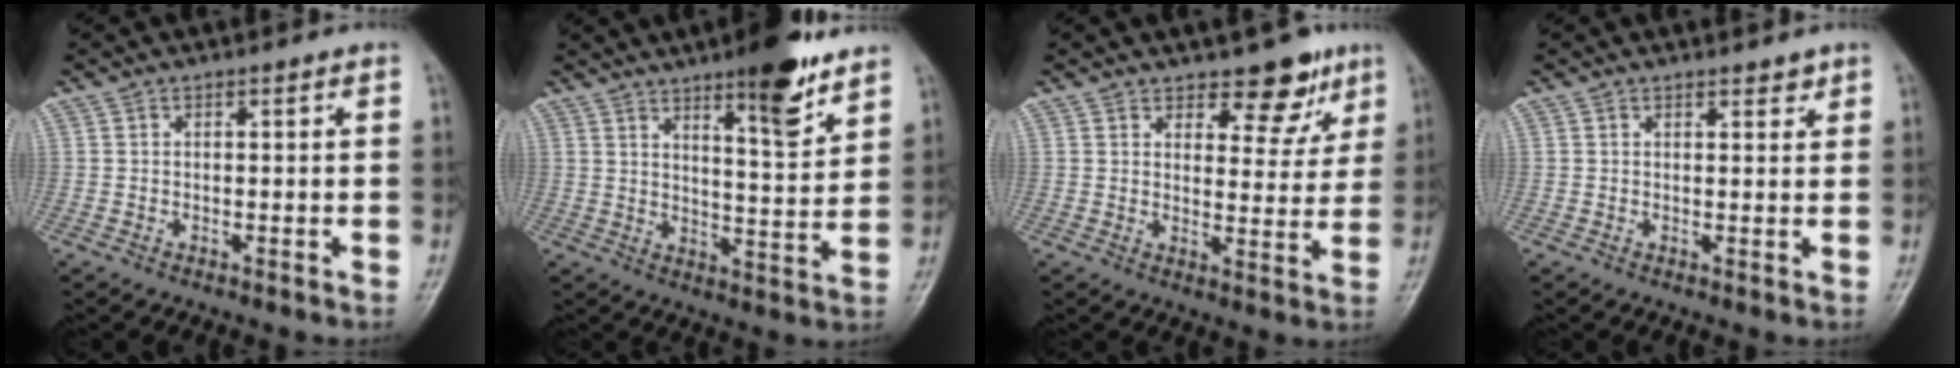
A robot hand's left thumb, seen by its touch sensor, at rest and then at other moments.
{"total": 11.5, "force": [7.6, 2.7, 8.3], "torque": [-0.101, -0.050, 0.112]}
{"total": 8.1, "force": [5.5, 4.3, 4.1], "torque": [-0.012, -0.032, 0.075]}
{"total": 1.7, "force": [1.3, 0.8, 0.8], "torque": [0.000, -0.007, 0.015]}